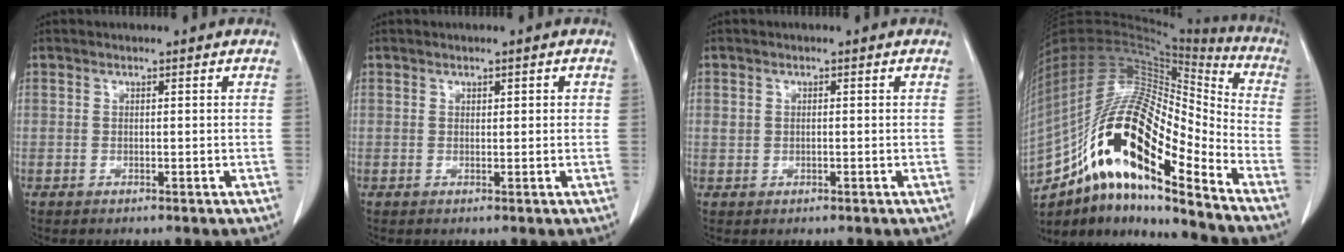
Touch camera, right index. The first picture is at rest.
{"total": 1.2, "force": [0.5, 0.6, 1.0], "torque": [-0.014, 0.005, 0.008]}
{"total": 1.1, "force": [0.1, 0.8, 0.8], "torque": [-0.019, 0.009, 0.007]}
{"total": 26.0, "force": [-14.4, 6.3, 20.7], "torque": [-0.409, 0.001, -0.255]}